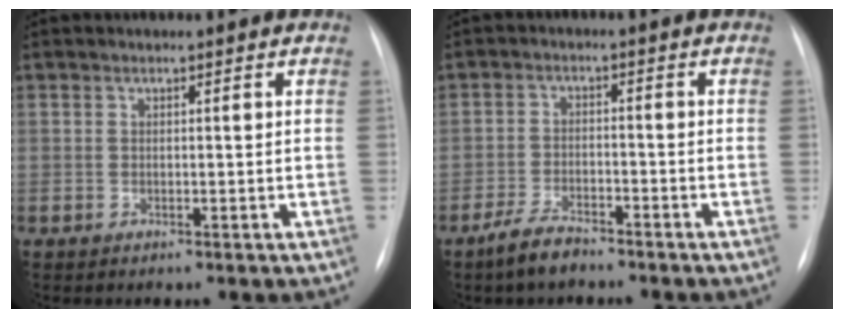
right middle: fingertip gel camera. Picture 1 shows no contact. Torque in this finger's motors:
{"motor_torque": [0.69, -0.57, 0.15, 0.01]}